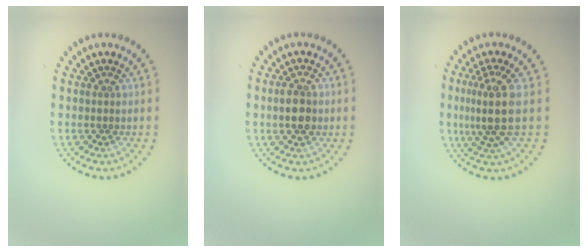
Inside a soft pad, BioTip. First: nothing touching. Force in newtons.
{"total": 2.5, "press": 2.5, "slide": 0.2}
{"total": 3.8, "press": 3.2, "slide": 2.1}